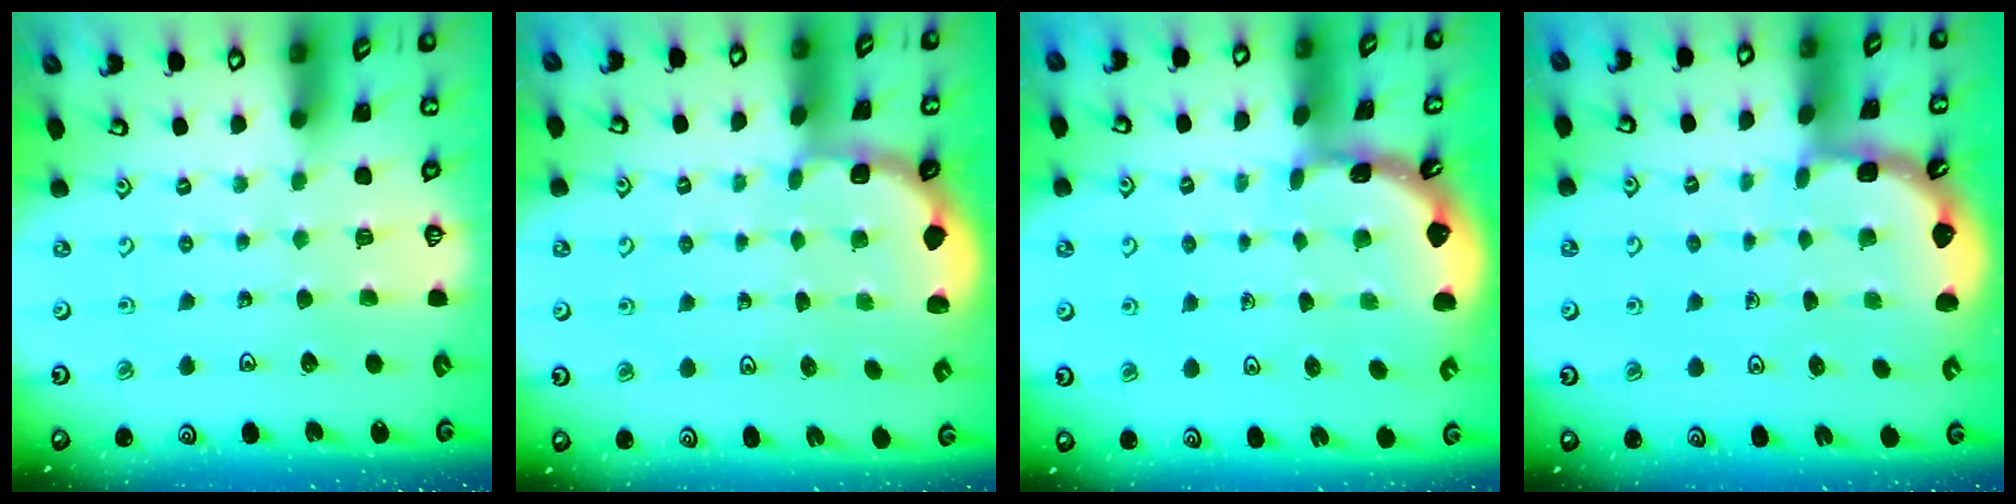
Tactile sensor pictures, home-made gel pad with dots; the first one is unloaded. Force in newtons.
{"total": 1.8, "press": 1.6, "slide": 0.7}
{"total": 1.6, "press": 1.6, "slide": 0.2}
{"total": 1.9, "press": 1.9, "slide": 0.2}